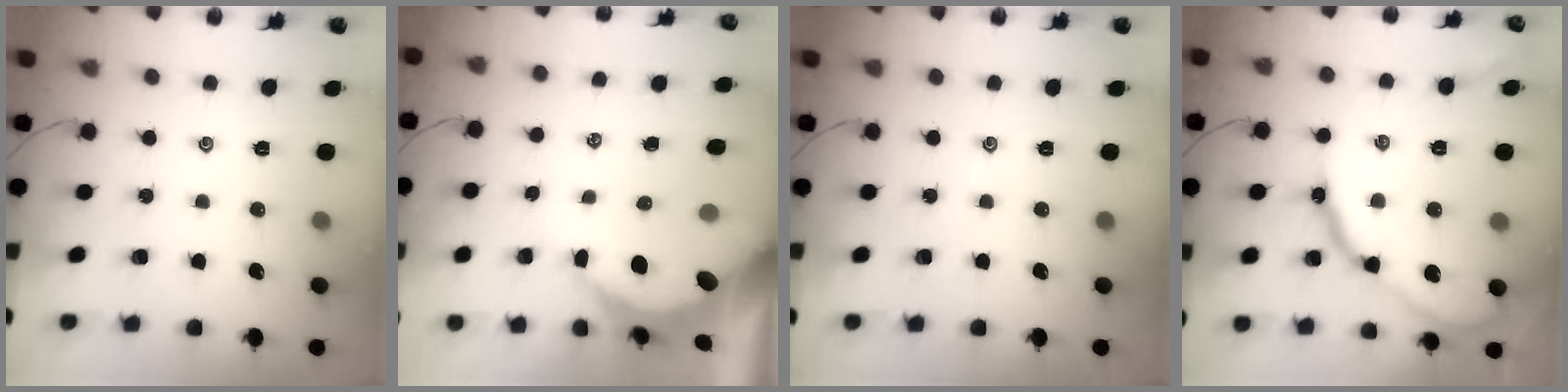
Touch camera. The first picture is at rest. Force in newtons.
{"total": 7.9, "press": 7.8, "slide": 0.8}
{"total": 0.0}
{"total": 15.1, "press": 15.1, "slide": 1.3}